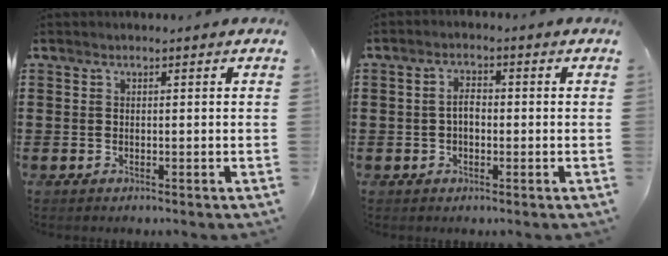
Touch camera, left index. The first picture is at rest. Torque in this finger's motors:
{"motor_torque": [0.03, 0.27, 0.02, 0.01]}